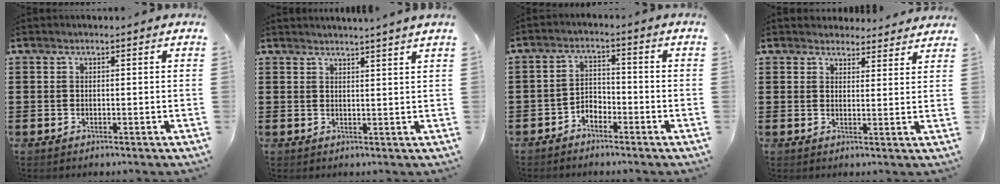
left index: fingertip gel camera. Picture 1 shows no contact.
{"total": 2.1, "force": [2.0, -0.7, 0.2], "torque": [-0.008, -0.006, 0.038]}
{"total": 2.9, "force": [-2.8, 0.9, 0.3], "torque": [-0.014, 0.004, -0.061]}
{"total": 3.4, "force": [3.3, 0.9, 0.0], "torque": [-0.012, -0.010, 0.064]}